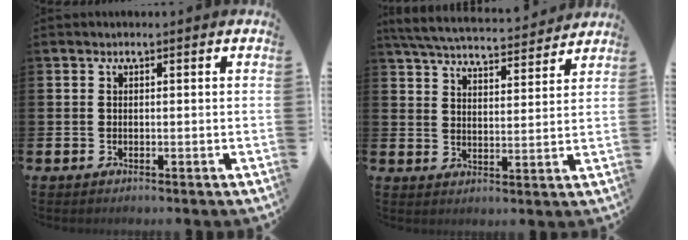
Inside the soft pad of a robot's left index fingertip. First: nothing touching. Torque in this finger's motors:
{"motor_torque": [1.06, -1.08, 0.56, 0.11]}